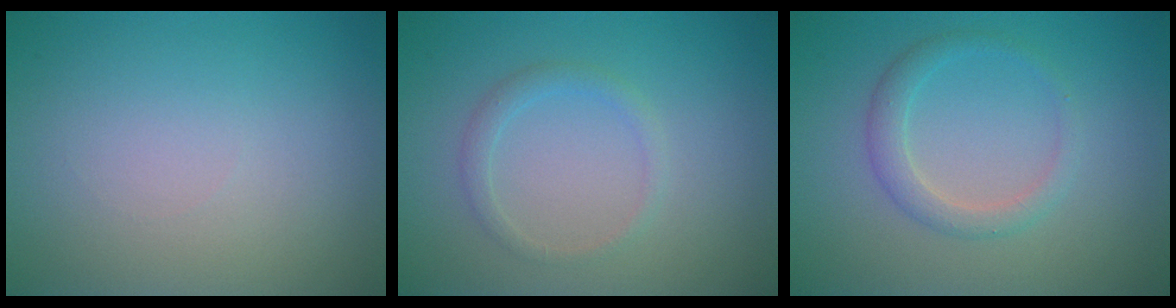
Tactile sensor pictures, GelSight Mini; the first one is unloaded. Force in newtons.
{"total": 1.4, "press": 1.4, "slide": 0.2}
{"total": 2.2, "press": 2.2, "slide": 0.1}